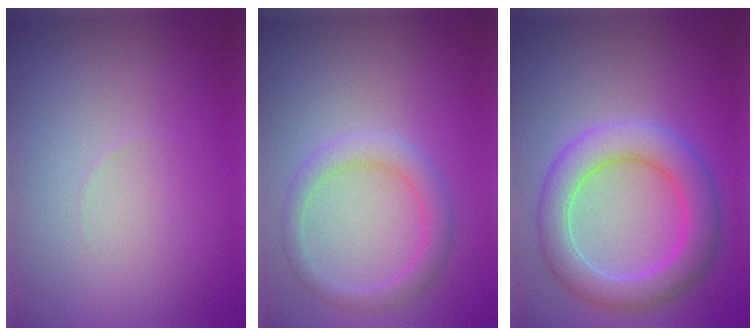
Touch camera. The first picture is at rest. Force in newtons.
{"total": 2.5, "press": 2.5, "slide": 0.3}
{"total": 5.4, "press": 5.3, "slide": 0.3}